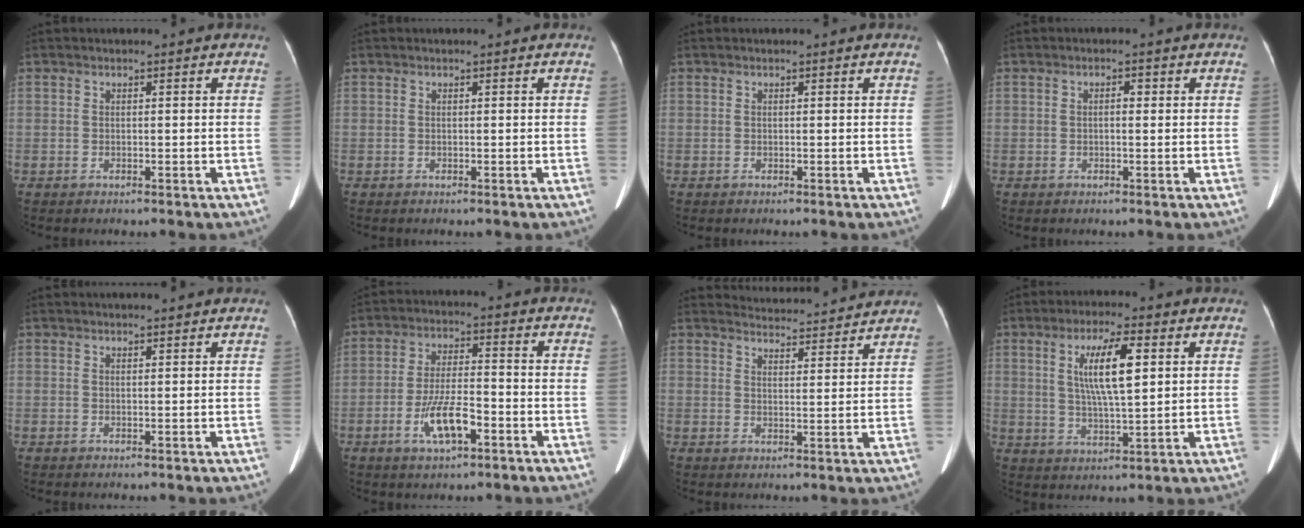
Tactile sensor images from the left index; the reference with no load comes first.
{"total": 0.0}
{"total": 0.0}
{"total": 1.1, "force": [-0.3, 0.3, 1.0], "torque": [-0.013, -0.003, -0.002]}
{"total": 3.5, "force": [3.3, -0.2, 1.2], "torque": [-0.013, 0.008, 0.039]}
{"total": 7.3, "force": [-3.7, 1.7, 6.1], "torque": [-0.120, -0.008, -0.062]}
{"total": 13.7, "force": [13.3, 0.8, 3.0], "torque": [-0.046, -0.018, 0.167]}
{"total": 8.2, "force": [2.1, 1.1, 7.8], "torque": [-0.144, -0.003, 0.043]}